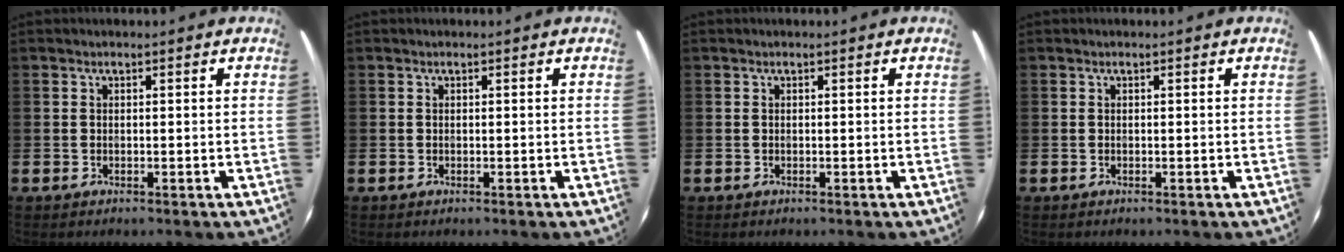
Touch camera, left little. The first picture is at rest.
{"total": 0.0}
{"total": 0.0}
{"total": 0.0}